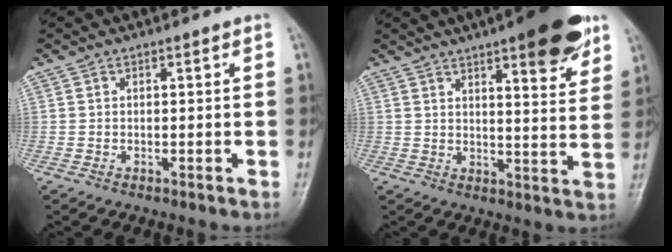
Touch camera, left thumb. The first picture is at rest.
{"total": 14.0, "force": [8.5, 3.6, 10.5], "torque": [-0.112, -0.039, 0.114]}